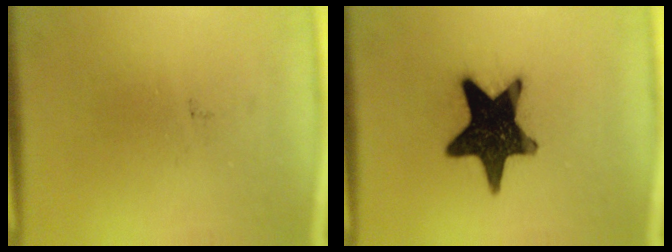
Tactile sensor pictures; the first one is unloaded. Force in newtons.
{"total": 17.4}